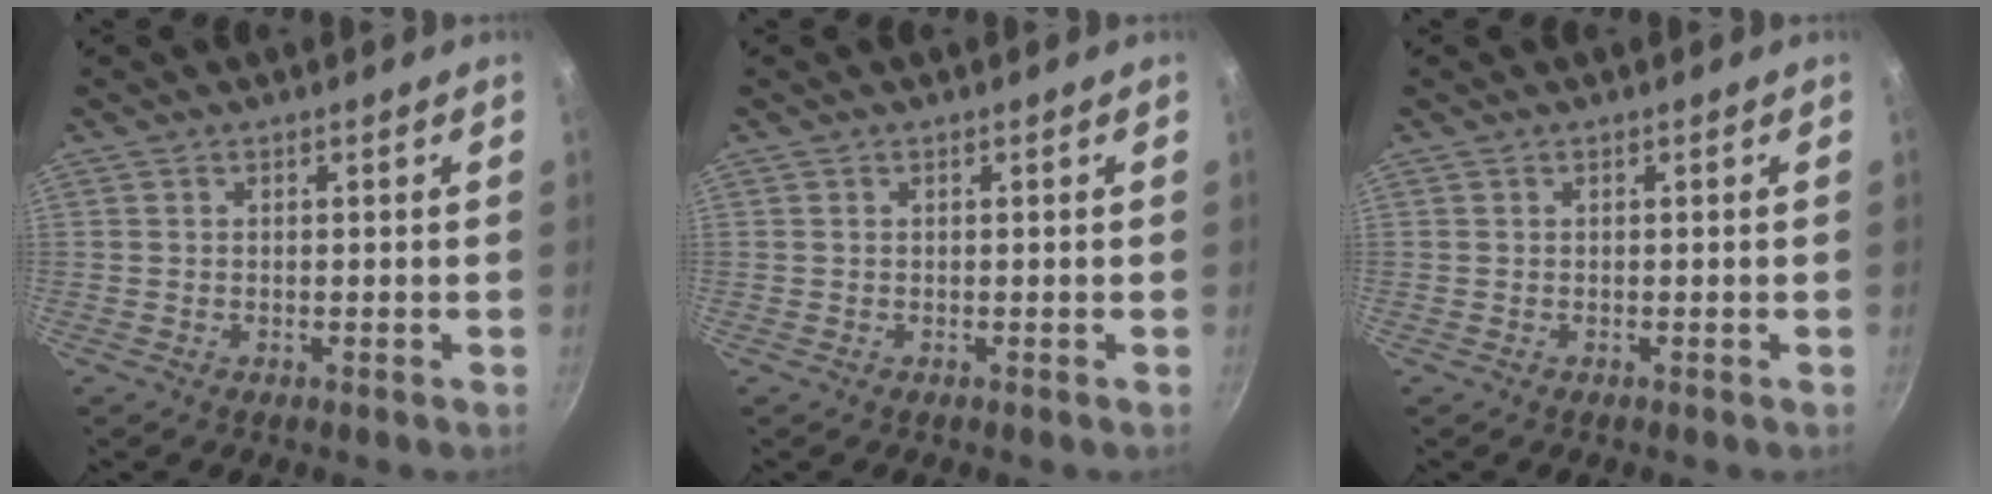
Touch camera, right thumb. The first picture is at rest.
{"total": 0.0}
{"total": 0.0}